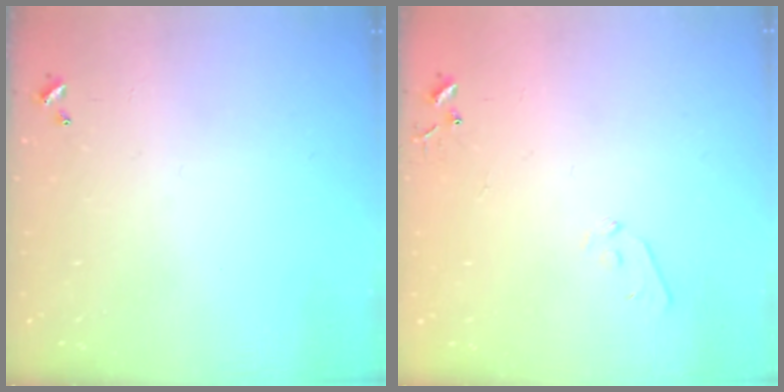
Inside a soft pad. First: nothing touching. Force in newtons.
{"total": 5.2, "press": 5.2, "slide": 0.5}